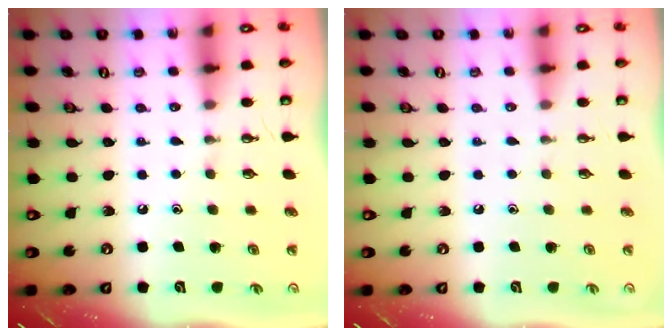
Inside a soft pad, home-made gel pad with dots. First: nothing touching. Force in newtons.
{"total": 0.0}